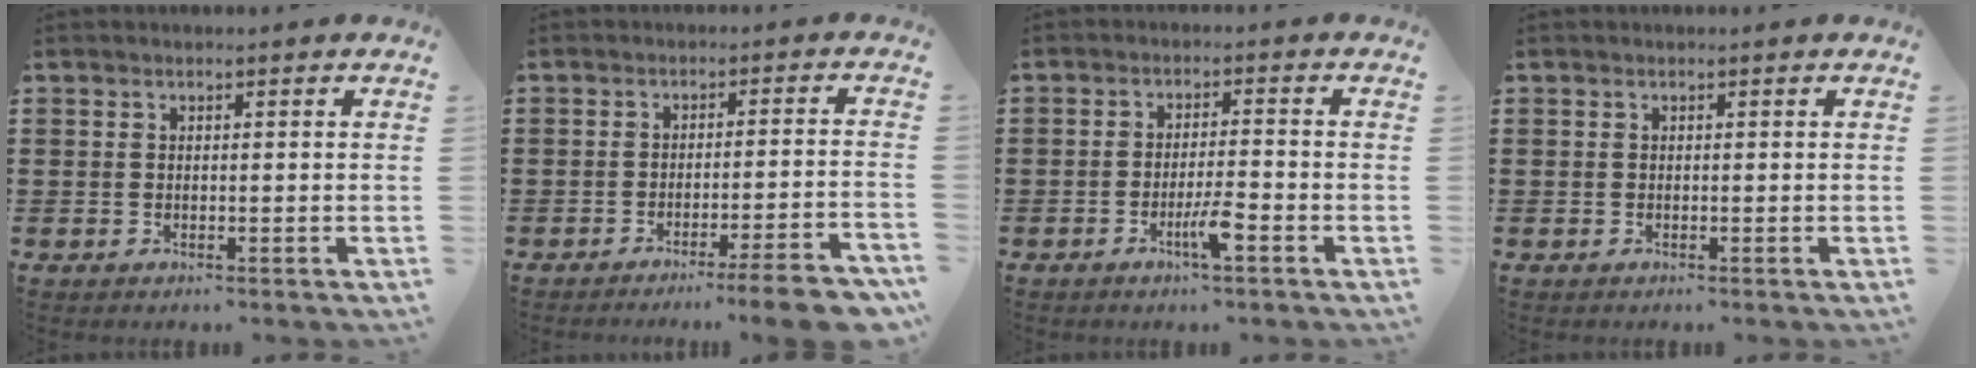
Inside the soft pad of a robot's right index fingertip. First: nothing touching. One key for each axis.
{"total": 5.8, "fx": -4.5, "fy": -0.6, "fz": 3.7, "tx": -0.057, "ty": -0.015, "tz": -0.084}
{"total": 4.3, "fx": -2.3, "fy": 0.5, "fz": 3.6, "tx": -0.074, "ty": -0.006, "tz": -0.043}
{"total": 0.0}